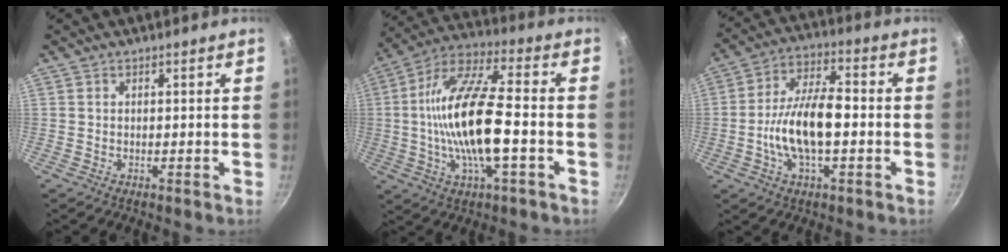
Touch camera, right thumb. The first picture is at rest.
{"total": 18.4, "force": [-2.2, 5.8, 17.3], "torque": [-0.325, 0.031, -0.053]}
{"total": 13.0, "force": [-2.0, 5.8, 11.5], "torque": [-0.201, 0.032, -0.046]}